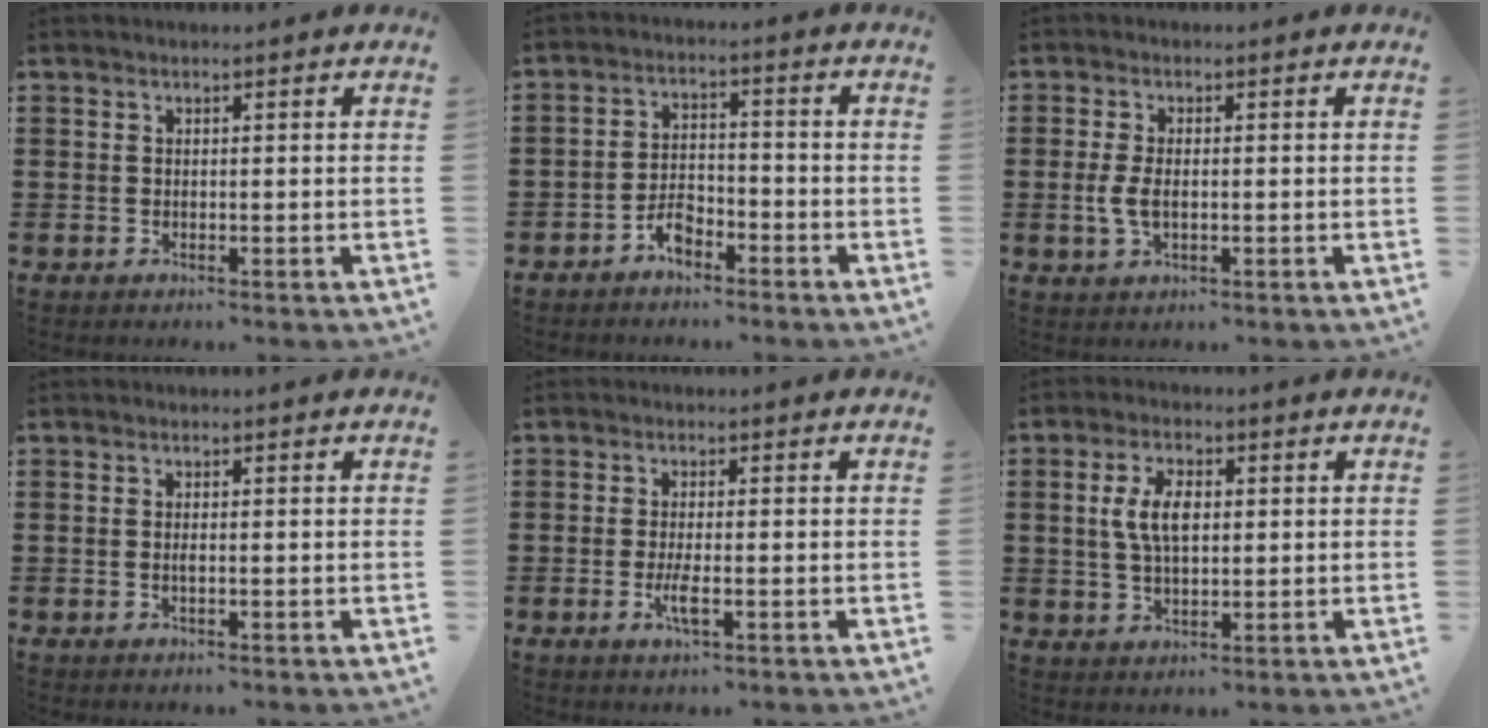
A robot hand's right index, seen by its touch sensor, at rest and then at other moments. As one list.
[{"total": 3.9, "force": [-2.9, 1.8, 1.9], "torque": [-0.041, 0.008, -0.059]}, {"total": 3.7, "force": [-0.4, 1.8, 3.2], "torque": [-0.082, -0.004, -0.013]}, {"total": 0.6, "force": [-0.1, 0.1, 0.6], "torque": [-0.011, -0.004, 0.000]}, {"total": 3.0, "force": [-1.0, 0.4, 2.8], "torque": [-0.062, -0.008, -0.022]}, {"total": 6.0, "force": [0.9, 3.0, 5.1], "torque": [-0.113, 0.009, 0.012]}]